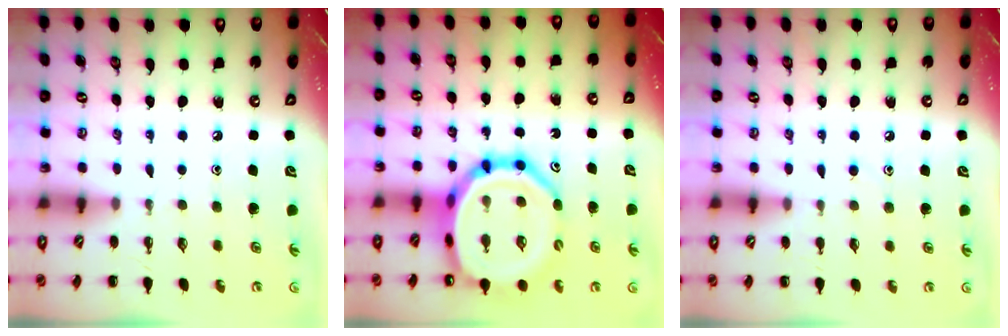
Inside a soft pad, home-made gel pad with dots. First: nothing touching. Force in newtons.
{"total": 22.1, "press": 21.6, "slide": 4.2}
{"total": 5.3, "press": 4.9, "slide": 2.1}